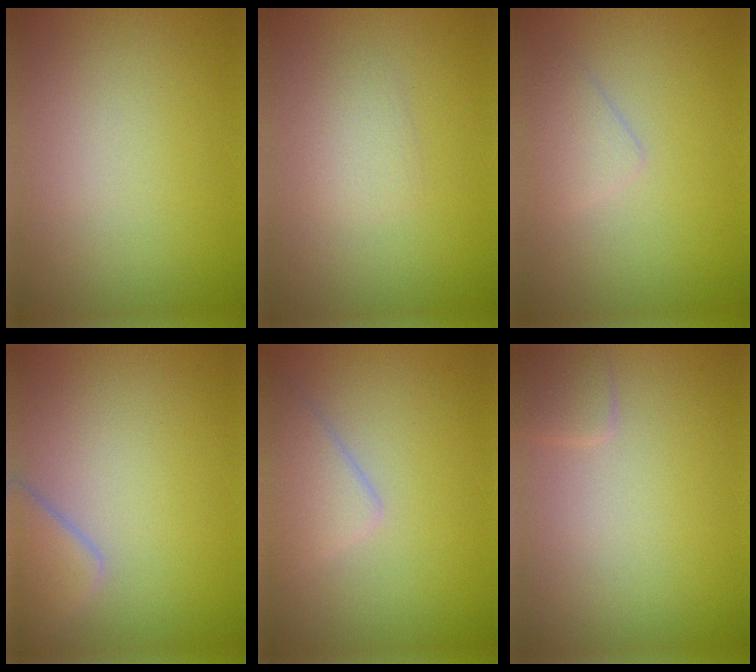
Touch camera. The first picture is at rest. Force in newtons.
{"total": 1.6, "press": 1.6, "slide": 0.1}
{"total": 1.6, "press": 1.6, "slide": 0.1}
{"total": 3.4, "press": 3.3, "slide": 0.4}
{"total": 2.7, "press": 2.7, "slide": 0.0}
{"total": 1.1, "press": 1.1, "slide": 0.1}